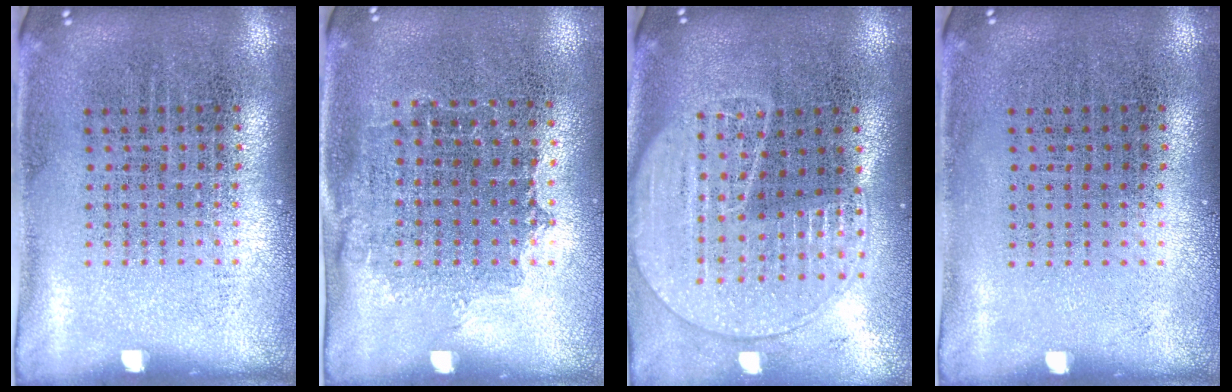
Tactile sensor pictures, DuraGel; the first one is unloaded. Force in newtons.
{"total": 0.9, "press": 0.7, "slide": 0.6}
{"total": 2.0, "press": 1.8, "slide": 0.8}
{"total": 0.0}